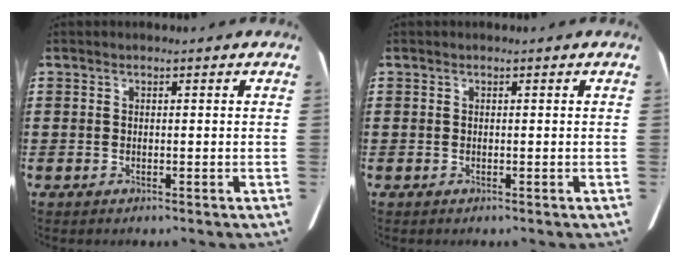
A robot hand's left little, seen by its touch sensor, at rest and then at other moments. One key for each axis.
{"total": 0.0}